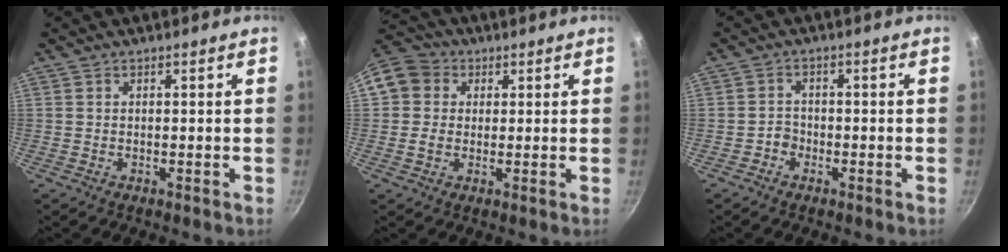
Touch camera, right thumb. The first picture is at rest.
{"total": 9.4, "force": [1.9, 8.3, 3.8], "torque": [-0.054, 0.018, 0.020]}
{"total": 2.1, "force": [-1.2, 1.7, 0.6], "torque": [0.004, 0.015, -0.020]}